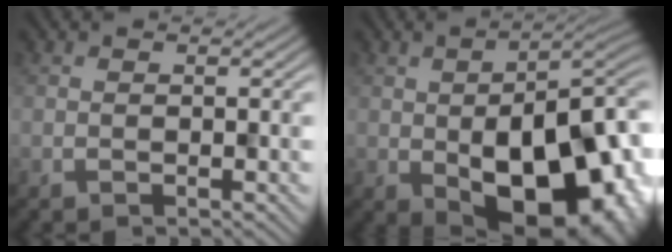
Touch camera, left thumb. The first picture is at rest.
{"total": 18.3, "force": [-3.3, 9.8, 15.1], "torque": [-0.198, -0.010, -0.037]}